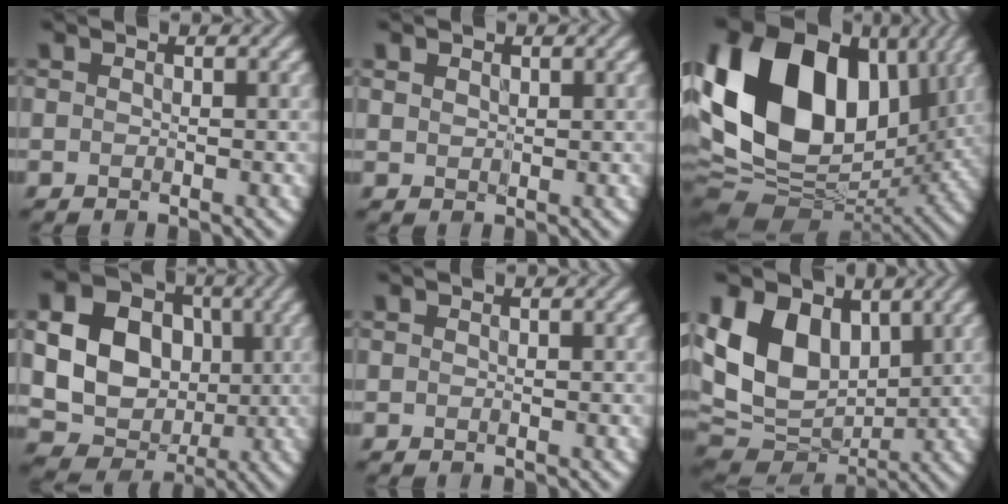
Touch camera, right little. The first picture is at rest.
{"total": 1.3, "force": [0.7, 0.9, 0.5], "torque": [-0.016, -0.001, 0.014]}
{"total": 18.2, "force": [2.8, 13.1, 12.3], "torque": [-0.255, 0.007, 0.041]}
{"total": 14.3, "force": [1.8, 12.0, 7.6], "torque": [-0.162, 0.025, 0.020]}
{"total": 0.0}
{"total": 12.4, "force": [2.7, 8.7, 8.4], "torque": [-0.180, 0.008, 0.041]}